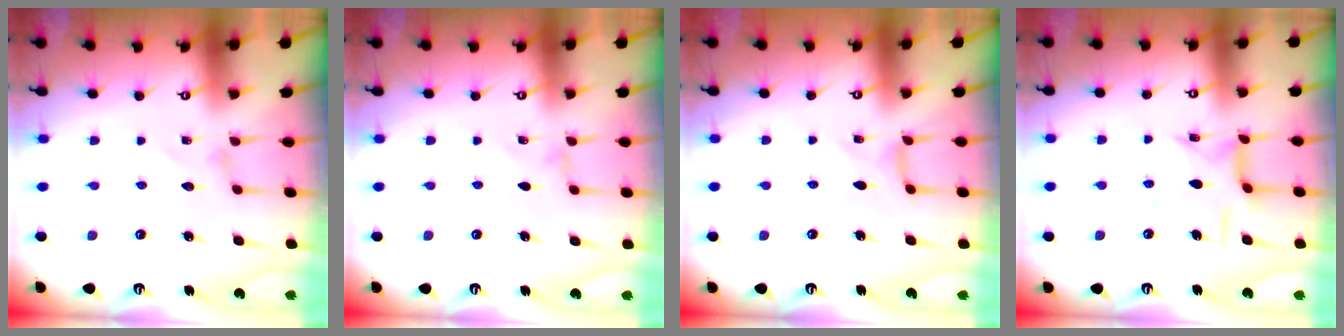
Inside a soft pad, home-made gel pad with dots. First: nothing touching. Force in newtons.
{"total": 0.0}
{"total": 1.3, "press": 1.3, "slide": 0.3}
{"total": 9.0, "press": 9.0, "slide": 0.6}